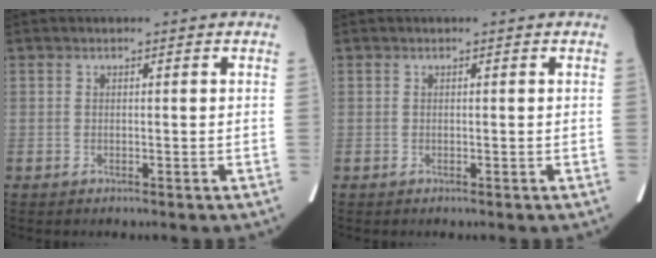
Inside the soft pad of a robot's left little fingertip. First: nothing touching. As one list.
[{"total": 0.0}]